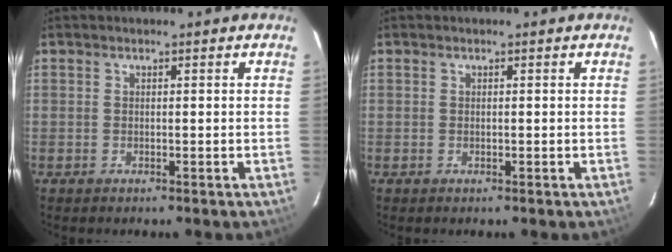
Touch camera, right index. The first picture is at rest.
{"total": 0.0}